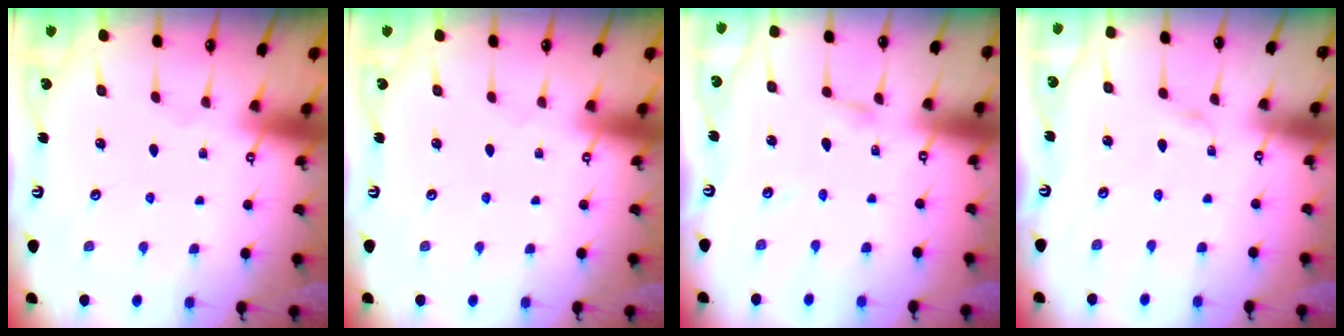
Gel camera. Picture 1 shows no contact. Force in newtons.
{"total": 0.0}
{"total": 2.9, "press": 2.9, "slide": 0.1}
{"total": 1.8, "press": 1.8, "slide": 0.2}